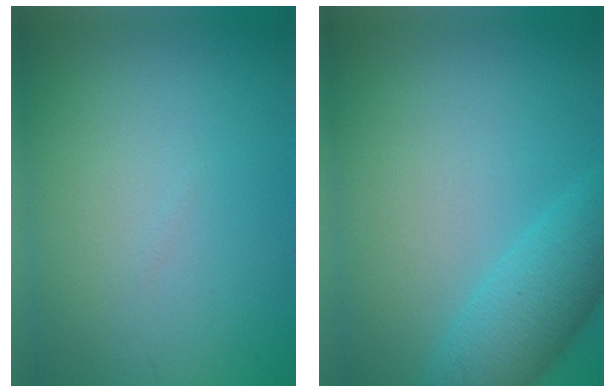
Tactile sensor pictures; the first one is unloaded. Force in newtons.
{"total": 4.5, "press": 4.5, "slide": 0.3}